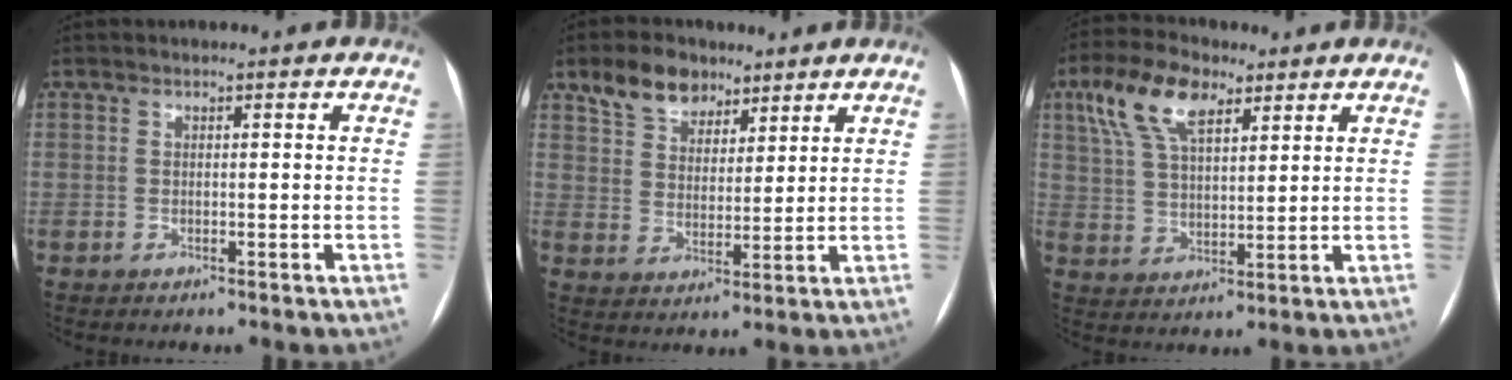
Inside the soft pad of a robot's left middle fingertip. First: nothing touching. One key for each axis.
{"total": 7.9, "fx": 5.6, "fy": 4.7, "fz": 2.9, "tx": -0.055, "ty": 0.018, "tz": 0.104}
{"total": 10.4, "fx": 5.8, "fy": 4.3, "fz": 7.5, "tx": -0.162, "ty": 0.025, "tz": 0.112}